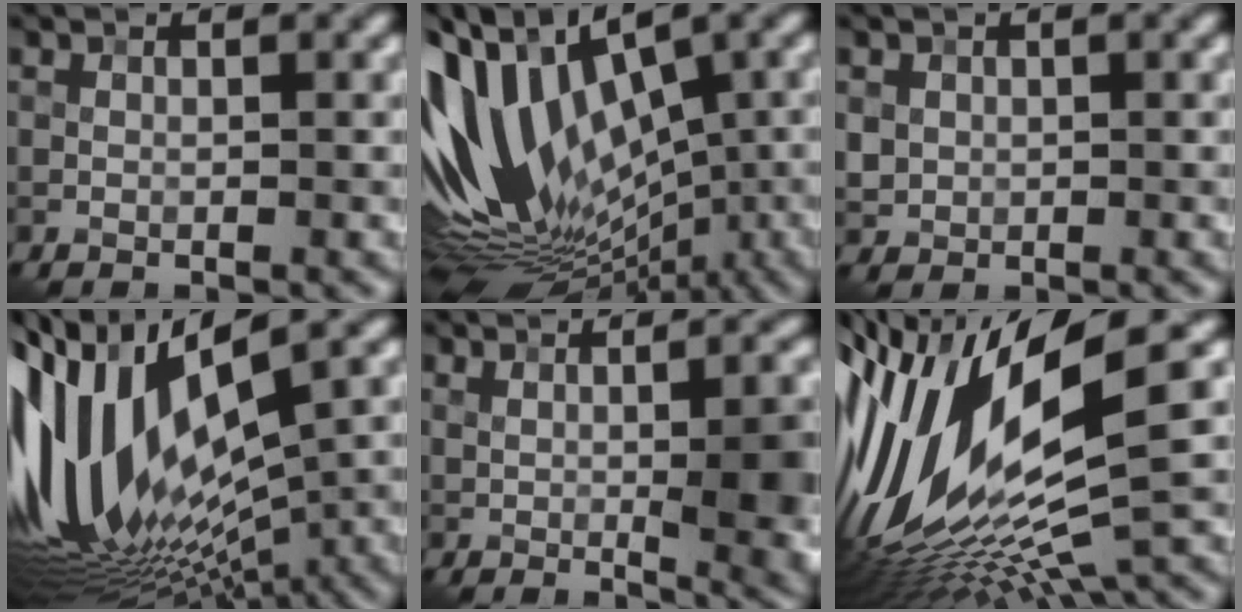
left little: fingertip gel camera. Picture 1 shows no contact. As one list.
[{"total": 15.2, "force": [0.0, 8.7, 12.5], "torque": [-0.253, 0.010, 0.008]}, {"total": 1.4, "force": [0.5, 1.3, 0.3], "torque": [-0.006, -0.004, 0.014]}, {"total": 16.2, "force": [0.1, 7.1, 14.6], "torque": [-0.305, 0.000, 0.014]}, {"total": 8.6, "force": [0.5, 2.6, 8.2], "torque": [-0.089, 0.007, 0.013]}, {"total": 16.8, "force": [-0.6, 5.4, 15.9], "torque": [-0.327, -0.017, 0.004]}]